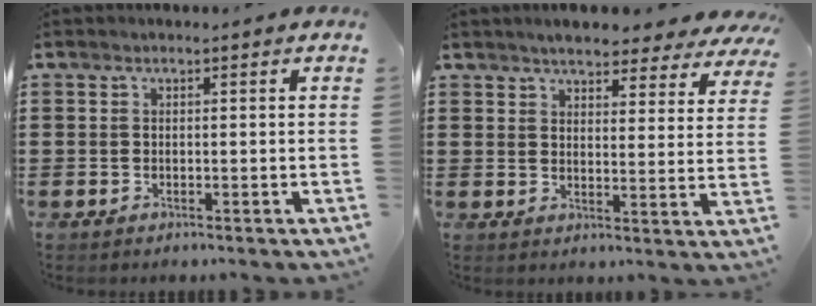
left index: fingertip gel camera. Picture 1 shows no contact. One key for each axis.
{"total": 4.9, "fx": 4.6, "fy": 0.5, "fz": 1.4, "tx": -0.039, "ty": -0.019, "tz": 0.080}